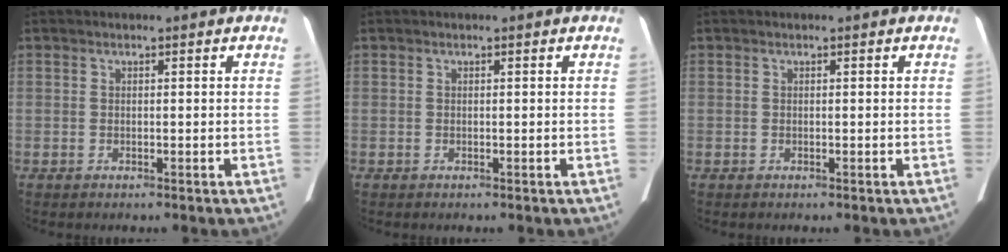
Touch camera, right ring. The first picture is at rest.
{"total": 0.0}
{"total": 0.0}